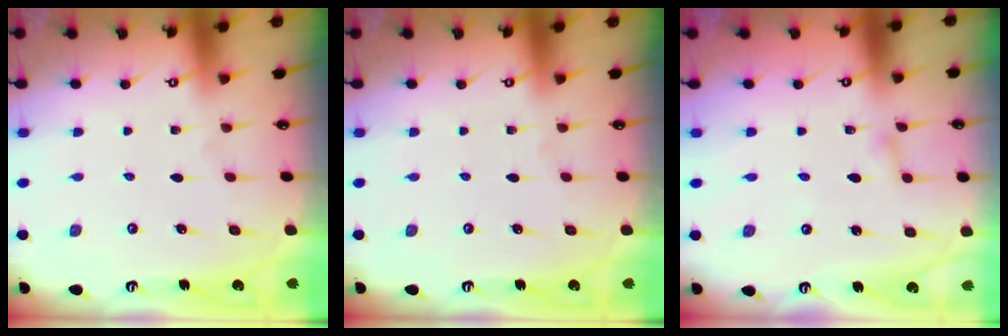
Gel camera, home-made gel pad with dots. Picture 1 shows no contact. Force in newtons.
{"total": 0.0}
{"total": 1.7, "press": 1.7, "slide": 0.2}